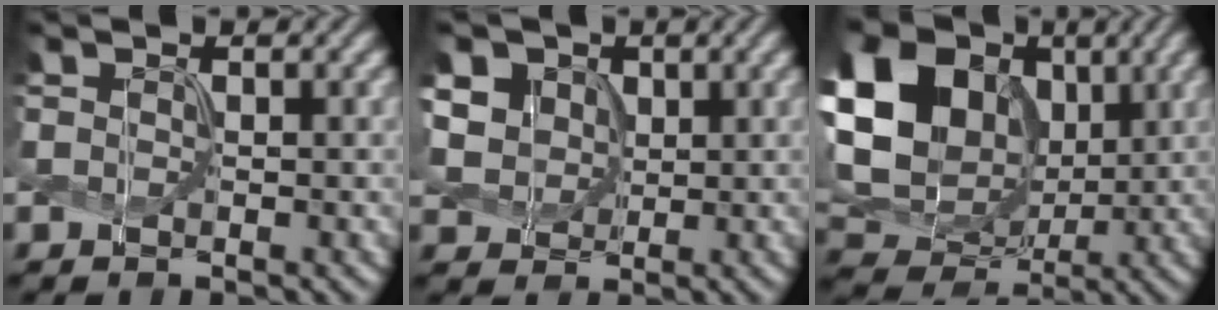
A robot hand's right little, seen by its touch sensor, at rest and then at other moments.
{"total": 9.0, "force": [3.9, 7.0, 4.2], "torque": [-0.105, 0.029, 0.061]}
{"total": 18.5, "force": [5.0, 14.6, 10.2], "torque": [-0.255, 0.043, 0.079]}